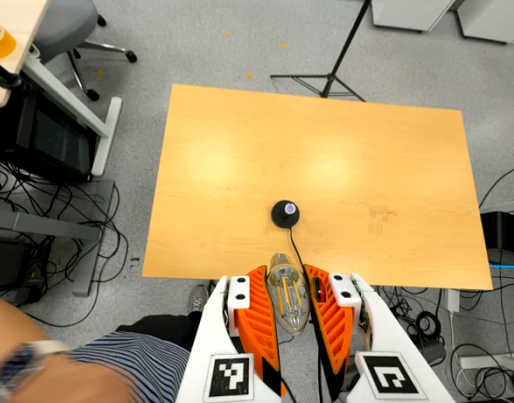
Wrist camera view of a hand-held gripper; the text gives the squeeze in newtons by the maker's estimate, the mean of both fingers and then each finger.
{"total": 23.6, "left": 26.3, "right": 20.8}